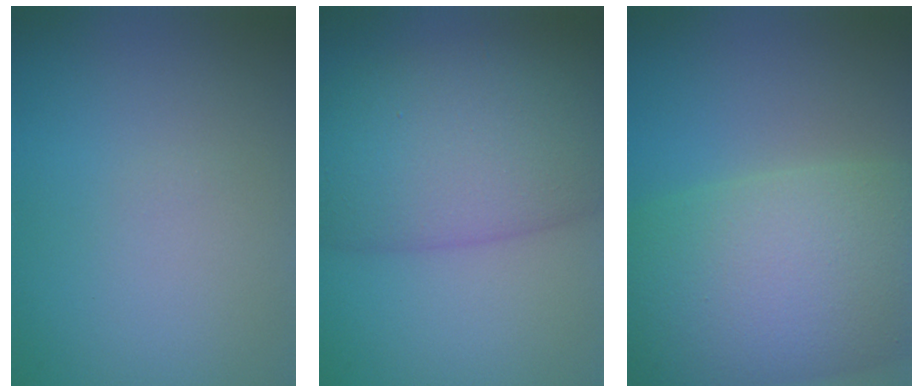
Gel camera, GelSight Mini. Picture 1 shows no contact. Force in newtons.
{"total": 10.6, "press": 10.6, "slide": 0.4}
{"total": 12.4, "press": 12.4, "slide": 0.5}